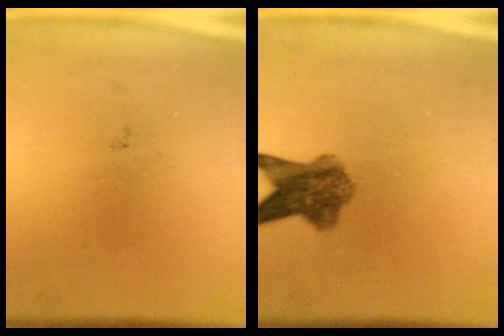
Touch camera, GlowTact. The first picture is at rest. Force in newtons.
{"total": 6.6}